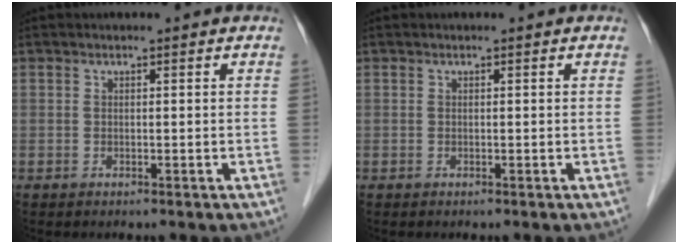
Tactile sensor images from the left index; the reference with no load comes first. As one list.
[{"total": 0.0}]